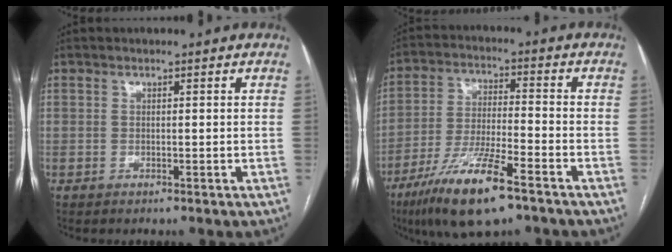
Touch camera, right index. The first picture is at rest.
{"total": 13.4, "force": [-8.3, 2.0, 10.3], "torque": [-0.201, -0.024, -0.146]}